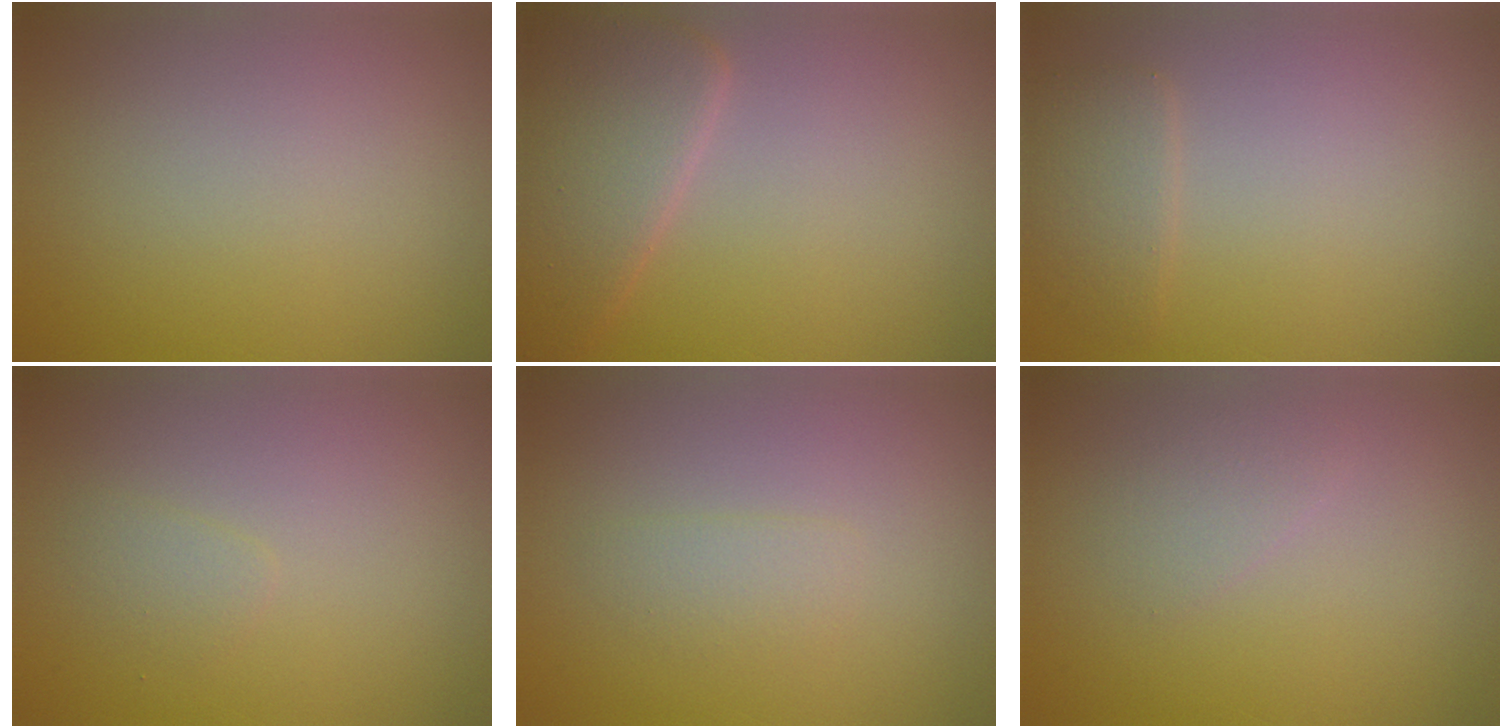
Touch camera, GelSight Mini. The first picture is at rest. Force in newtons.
{"total": 6.1, "press": 6.1, "slide": 0.3}
{"total": 2.0, "press": 2.0, "slide": 0.1}
{"total": 1.0, "press": 1.0, "slide": 0.0}
{"total": 1.3, "press": 1.3, "slide": 0.1}
{"total": 1.4, "press": 1.4, "slide": 0.0}